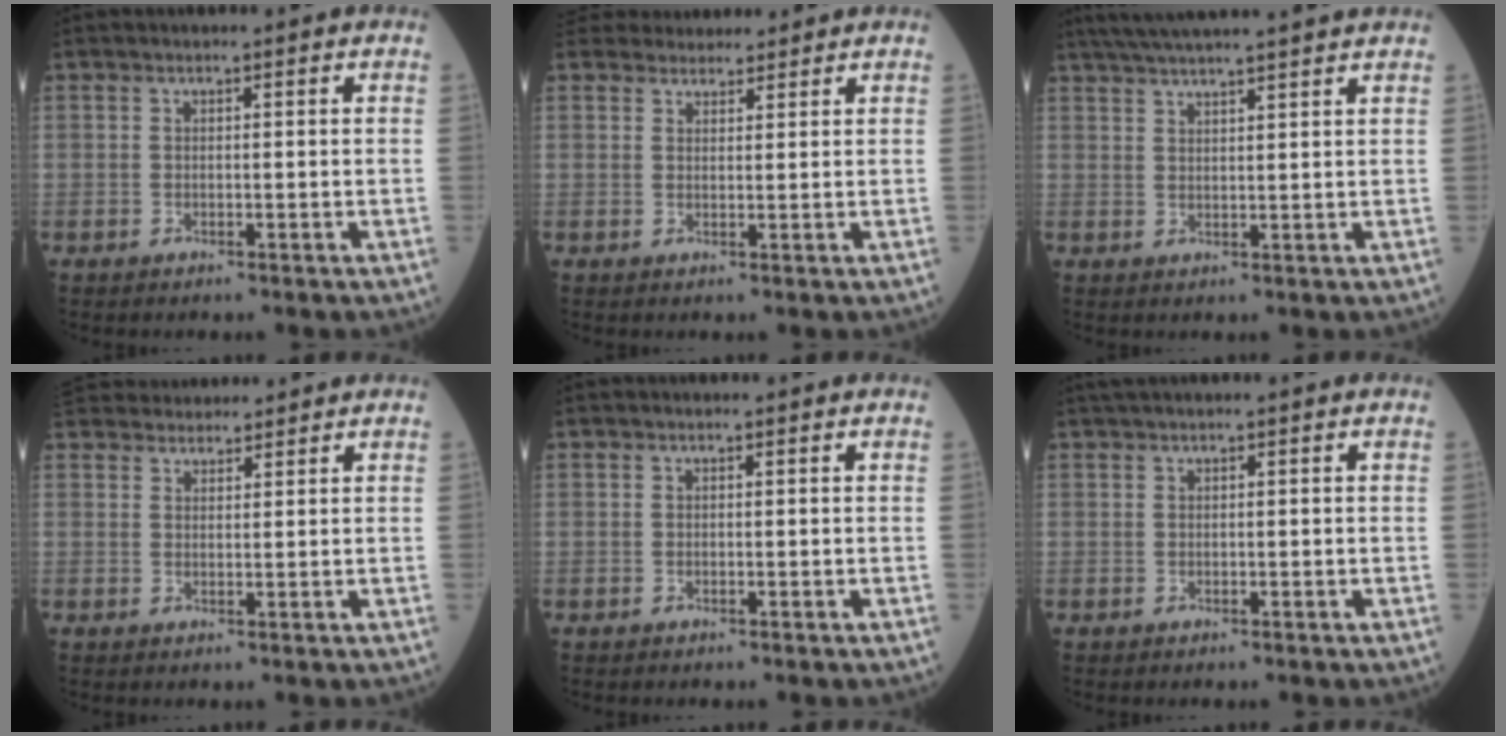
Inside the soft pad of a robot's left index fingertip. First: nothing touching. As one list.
[{"total": 5.0, "force": [4.8, 1.5, 0.3], "torque": [0.001, 0.021, 0.069]}, {"total": 13.6, "force": [12.0, -0.3, 6.4], "torque": [-0.114, 0.032, 0.170]}, {"total": 7.9, "force": [7.5, 2.1, 1.4], "torque": [-0.022, 0.030, 0.121]}, {"total": 0.0}, {"total": 1.2, "force": [0.8, -0.1, 0.9], "torque": [-0.022, 0.017, 0.020]}]